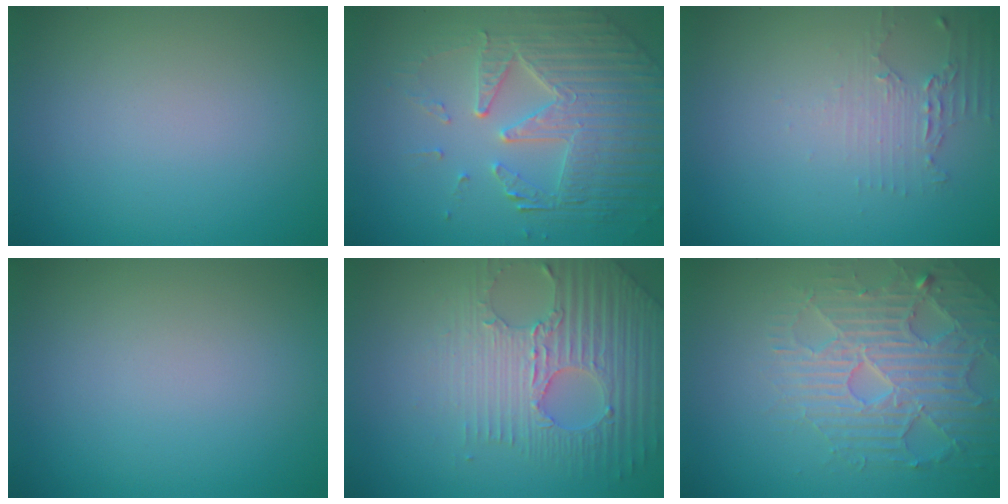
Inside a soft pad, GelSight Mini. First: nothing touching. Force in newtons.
{"total": 6.5, "press": 5.1, "slide": 4.1}
{"total": 1.9, "press": 1.3, "slide": 1.4}
{"total": 0.0}
{"total": 5.4, "press": 4.6, "slide": 2.9}
{"total": 4.5, "press": 4.5, "slide": 0.6}